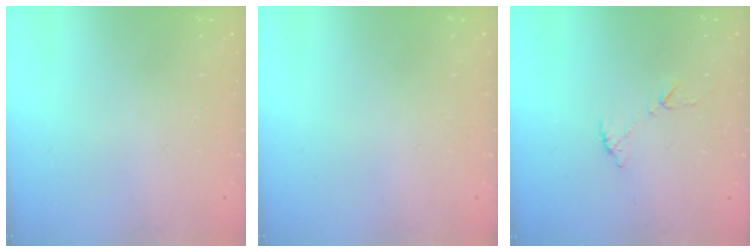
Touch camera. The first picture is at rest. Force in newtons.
{"total": 0.0}
{"total": 5.6, "press": 5.6, "slide": 0.5}